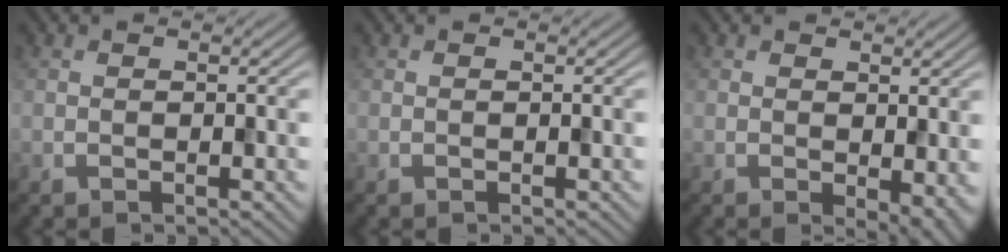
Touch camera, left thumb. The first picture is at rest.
{"total": 0.0}
{"total": 3.8, "force": [-0.4, 1.9, 3.3], "torque": [-0.041, -0.009, -0.001]}